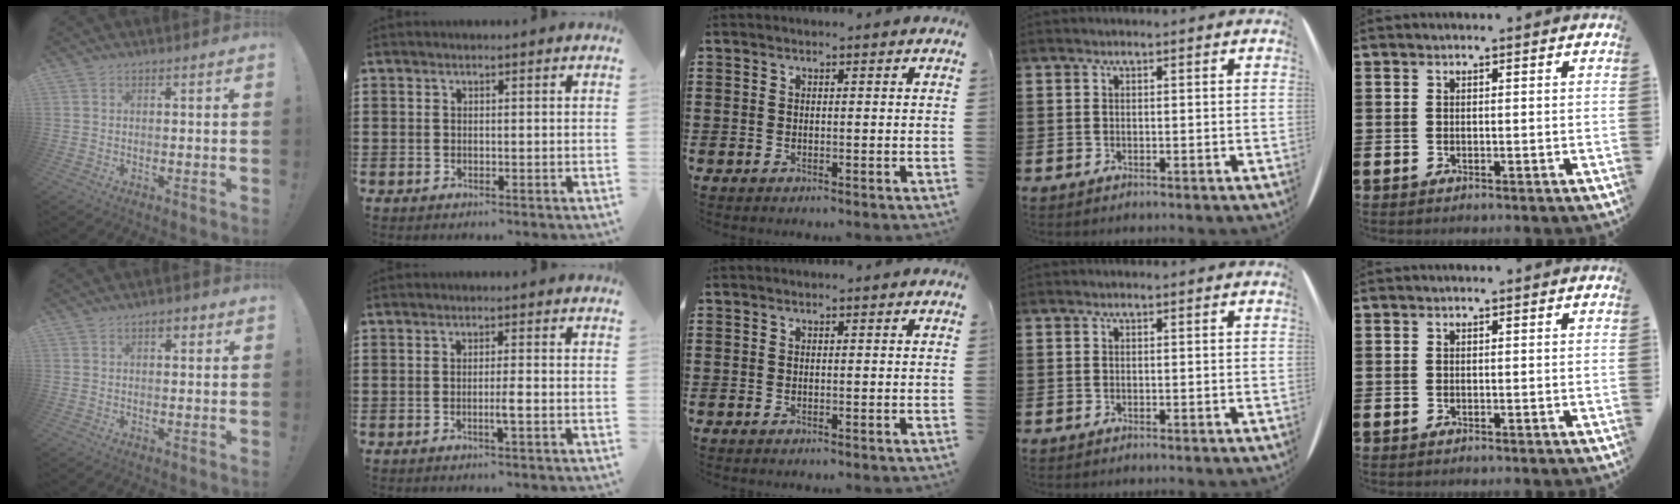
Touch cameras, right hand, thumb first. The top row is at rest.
{"thumb": {"total": 2.4, "force": [1.0, 1.3, 1.7], "torque": [-0.022, 0.000, 0.015]}, "index": {"total": 2.3, "force": [-0.8, 0.0, 2.2], "torque": [-0.043, -0.005, -0.017]}}